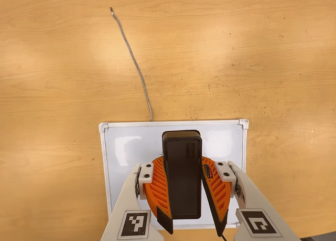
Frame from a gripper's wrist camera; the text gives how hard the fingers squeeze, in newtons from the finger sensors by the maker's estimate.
{"total": 11.3, "left": 10.9, "right": 11.7}